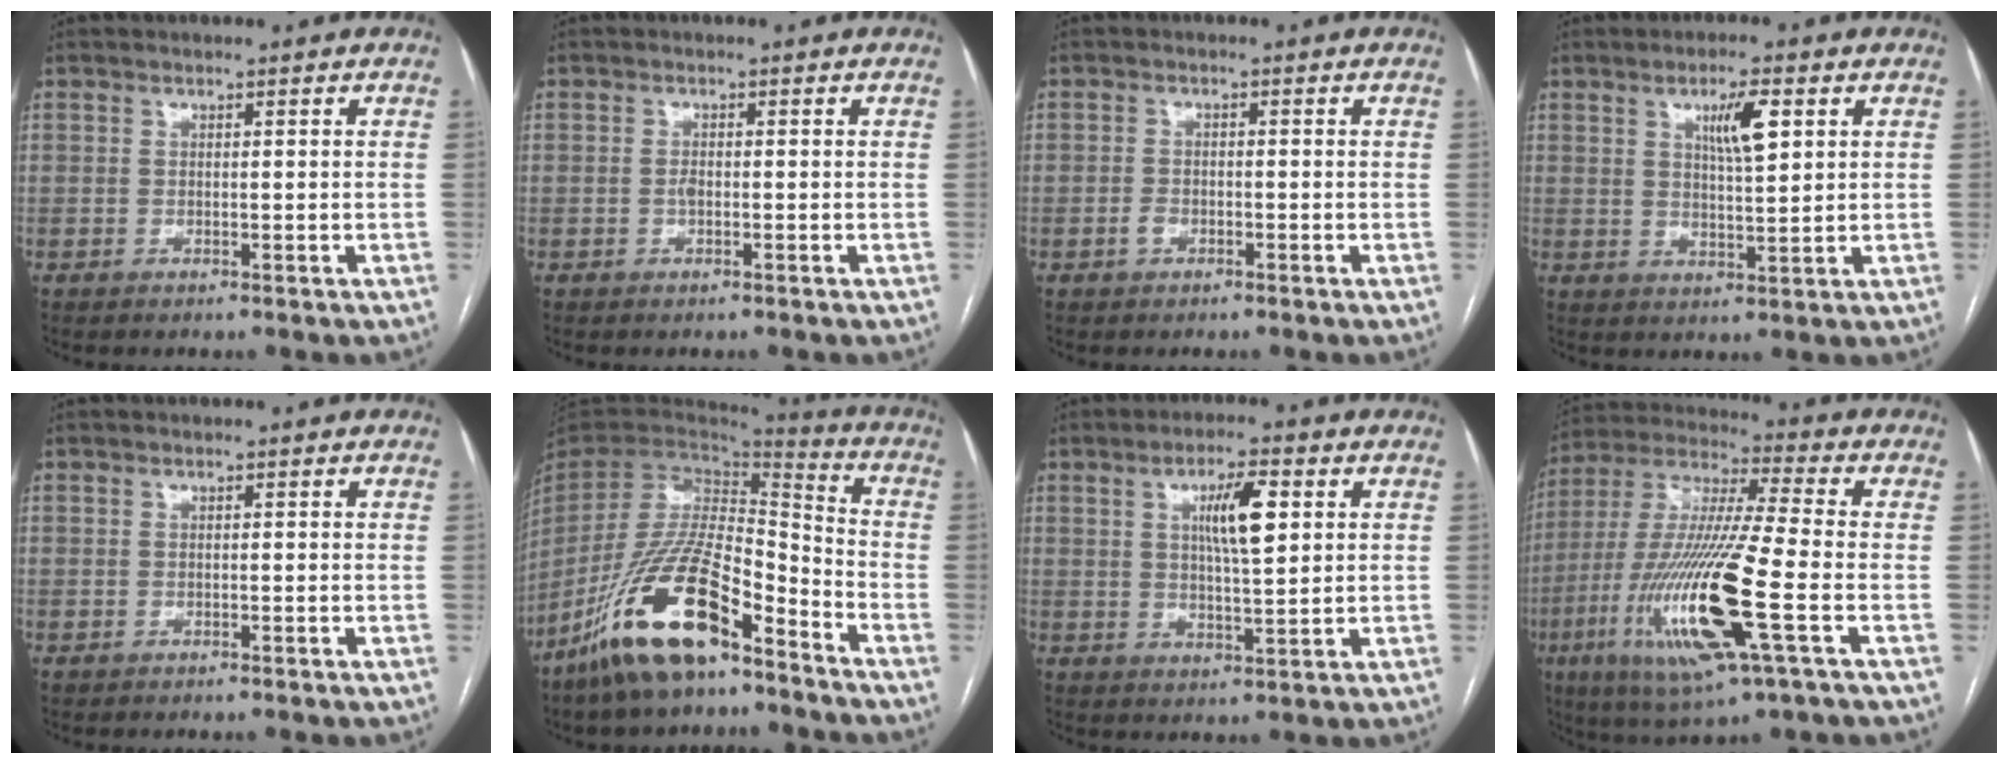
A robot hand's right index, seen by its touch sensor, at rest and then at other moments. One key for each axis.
{"total": 1.0, "fx": -0.3, "fy": 0.4, "fz": 0.9, "tx": -0.018, "ty": 0.001, "tz": -0.006}
{"total": 1.6, "fx": -0.9, "fy": 1.0, "fz": 0.9, "tx": -0.020, "ty": 0.004, "tz": -0.013}
{"total": 6.0, "fx": 2.4, "fy": 1.0, "fz": 5.3, "tx": -0.094, "ty": 0.003, "tz": 0.044}
{"total": 0.0}
{"total": 19.4, "fx": -12.8, "fy": 4.8, "fz": 13.8, "tx": -0.301, "ty": -0.023, "tz": -0.239}
{"total": 7.3, "fx": 2.2, "fy": 1.4, "fz": 6.8, "tx": -0.120, "ty": 0.007, "tz": 0.040}
{"total": 20.6, "fx": -6.4, "fy": 1.3, "fz": 19.6, "tx": -0.427, "ty": -0.031, "tz": -0.120}